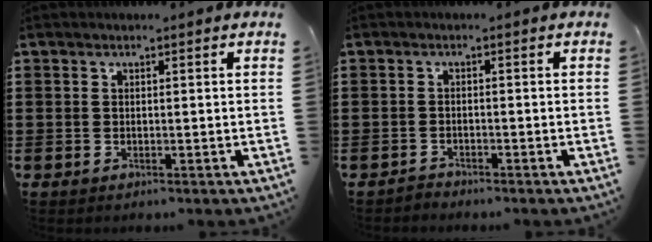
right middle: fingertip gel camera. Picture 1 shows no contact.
{"total": 1.4, "force": [-1.4, 0.3, 0.0], "torque": [-0.004, 0.004, -0.031]}